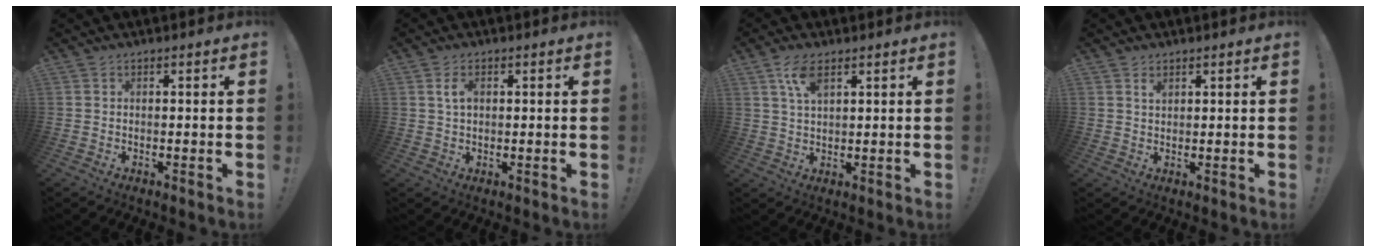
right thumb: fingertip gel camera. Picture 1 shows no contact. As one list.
[{"total": 3.6, "force": [1.0, 2.2, 2.8], "torque": [-0.053, 0.005, 0.016]}, {"total": 6.0, "force": [3.3, 2.3, 4.4], "torque": [-0.085, -0.008, 0.060]}, {"total": 1.6, "force": [1.1, 0.9, 0.8], "torque": [-0.005, -0.005, 0.019]}]